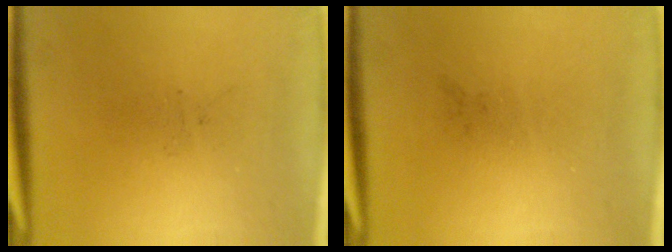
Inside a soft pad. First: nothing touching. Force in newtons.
{"total": 0.0}